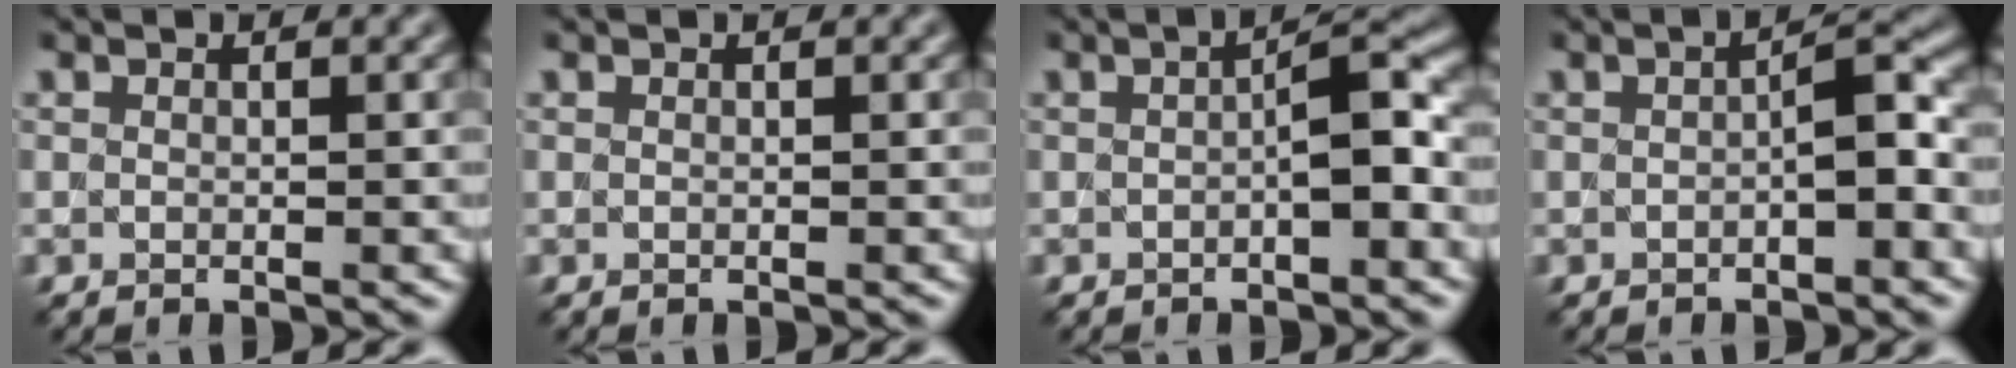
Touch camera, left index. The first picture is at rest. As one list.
[{"total": 0.0}, {"total": 3.2, "force": [-0.5, 0.6, 3.1], "torque": [-0.049, 0.016, -0.009]}, {"total": 2.6, "force": [-0.5, 0.4, 2.5], "torque": [-0.041, 0.014, -0.009]}]